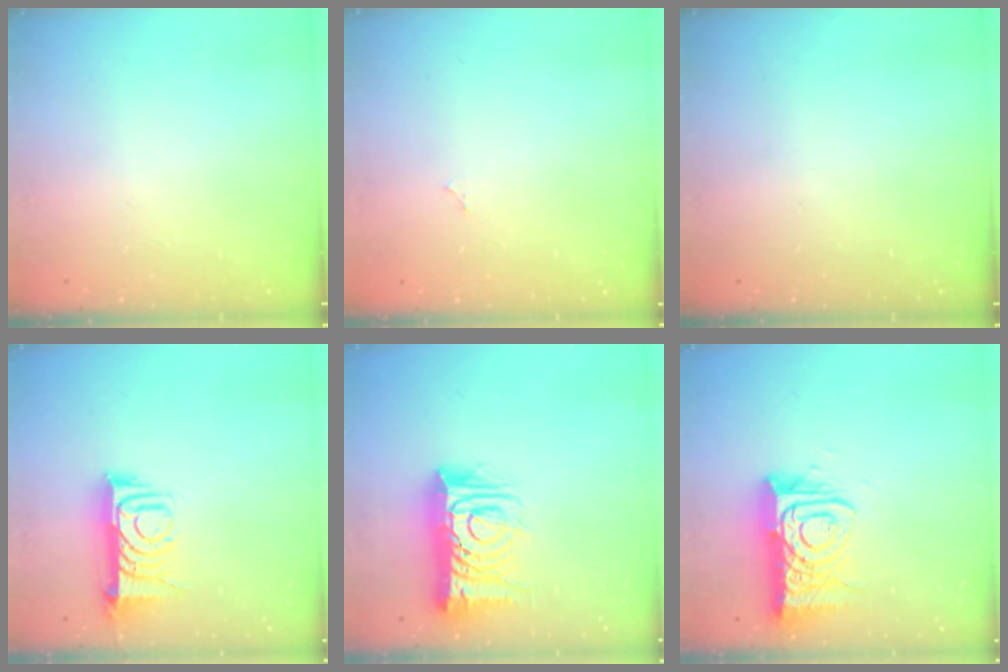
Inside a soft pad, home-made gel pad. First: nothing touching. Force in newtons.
{"total": 1.8, "press": 1.8, "slide": 0.3}
{"total": 0.0}
{"total": 9.0, "press": 9.0, "slide": 0.7}
{"total": 13.2, "press": 13.1, "slide": 1.8}
{"total": 14.2, "press": 14.1, "slide": 1.5}